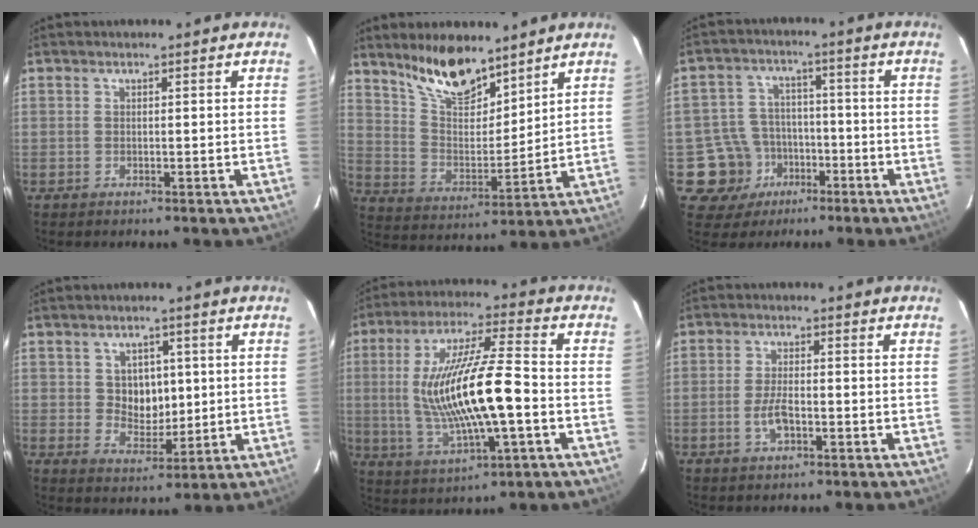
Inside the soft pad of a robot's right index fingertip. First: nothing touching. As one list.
[{"total": 13.1, "force": [10.2, 4.5, 6.8], "torque": [-0.125, 0.006, 0.195]}, {"total": 9.3, "force": [-4.2, 8.3, 1.0], "torque": [-0.045, 0.031, -0.056]}, {"total": 6.6, "force": [1.0, 5.4, 3.6], "torque": [-0.059, 0.006, 0.027]}, {"total": 18.3, "force": [-1.8, 3.8, 17.8], "torque": [-0.338, -0.002, -0.022]}, {"total": 4.5, "force": [-1.7, 1.8, 3.8], "torque": [-0.079, -0.001, -0.032]}]